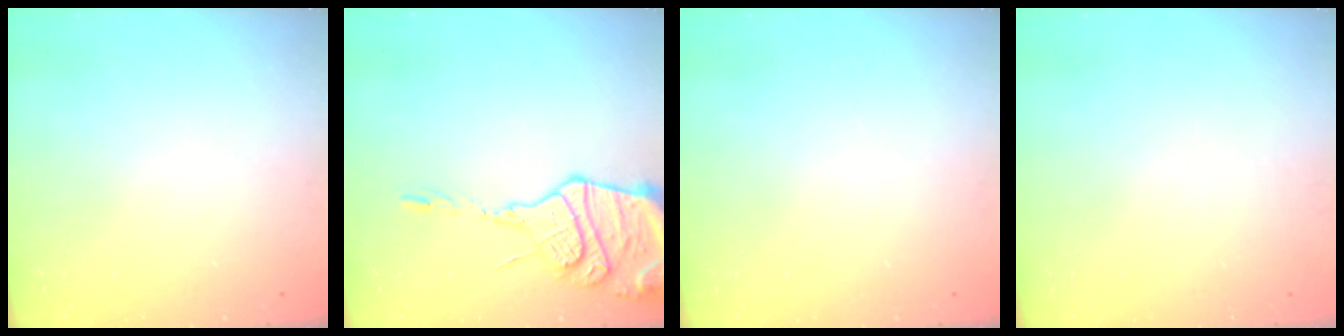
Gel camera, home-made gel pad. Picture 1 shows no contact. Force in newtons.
{"total": 16.4, "press": 16.3, "slide": 1.7}
{"total": 0.0}
{"total": 13.0, "press": 3.6, "slide": 12.5}